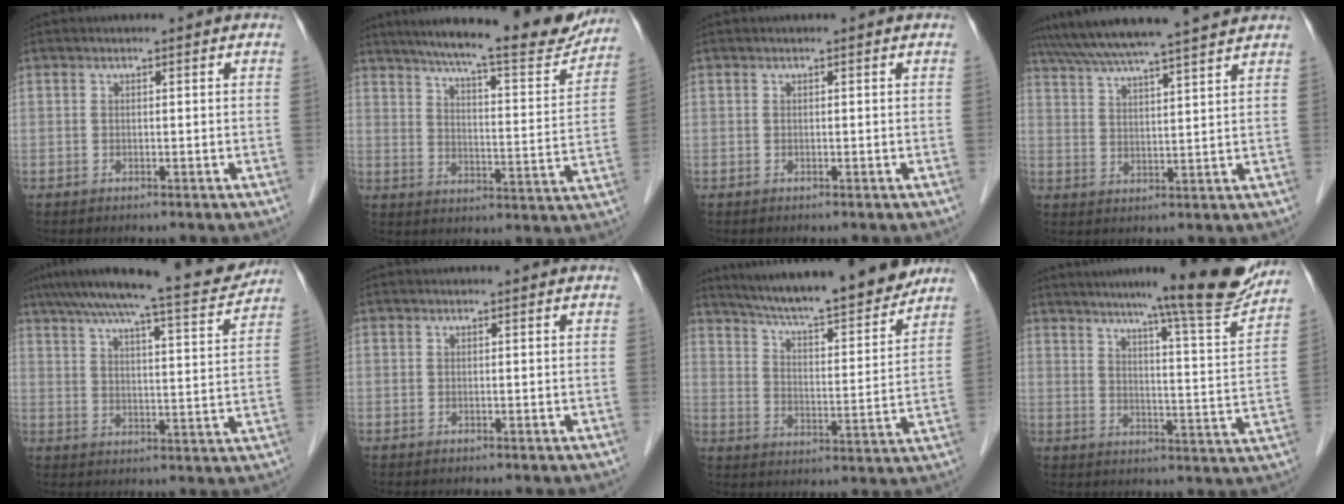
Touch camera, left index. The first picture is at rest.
{"total": 20.7, "force": [18.0, 2.1, 9.8], "torque": [-0.149, -0.028, 0.239]}
{"total": 0.0}
{"total": 15.7, "force": [14.0, -0.8, 6.9], "torque": [-0.125, 0.016, 0.205]}
{"total": 15.0, "force": [13.3, 0.8, 6.9], "torque": [-0.107, 0.004, 0.182]}
{"total": 0.0}
{"total": 18.6, "force": [16.6, 1.5, 8.3], "torque": [-0.133, -0.004, 0.245]}
{"total": 17.3, "force": [15.0, -0.3, 8.6], "torque": [-0.116, -0.036, 0.193]}